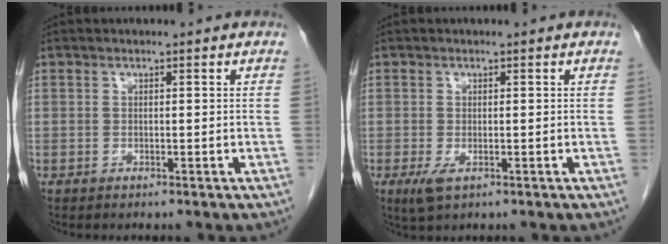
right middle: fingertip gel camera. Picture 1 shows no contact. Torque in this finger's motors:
{"motor_torque": [0.55, -0.33, 0.15, 0.05]}